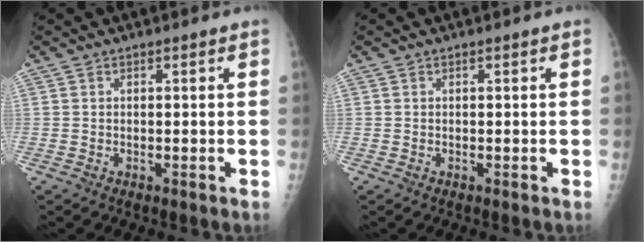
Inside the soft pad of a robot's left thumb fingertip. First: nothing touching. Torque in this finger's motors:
{"motor_torque": [0.01, 0.00, 0.00, -0.01, 0.00]}